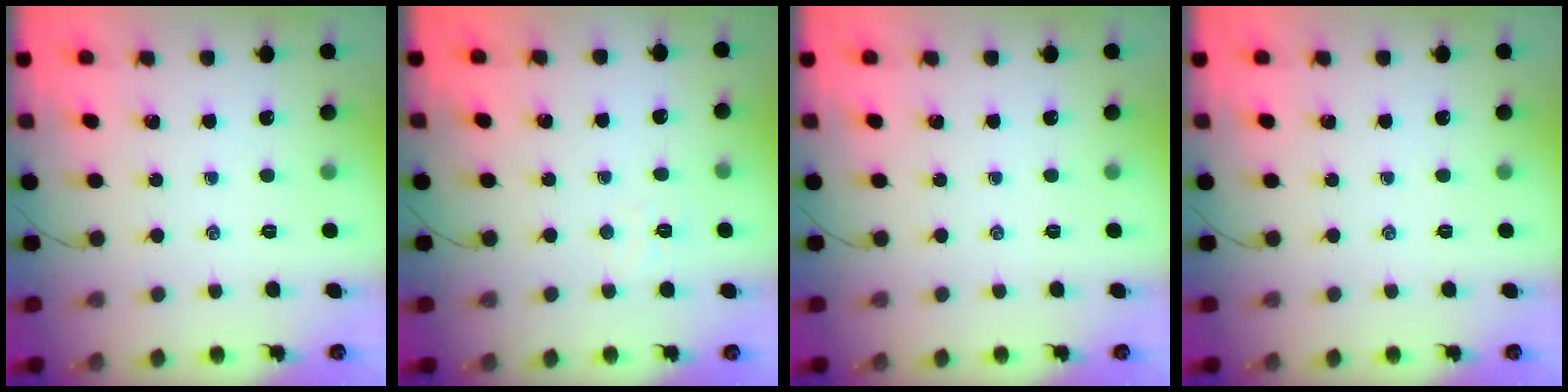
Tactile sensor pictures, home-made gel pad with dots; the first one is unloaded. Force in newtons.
{"total": 3.4, "press": 3.3, "slide": 1.0}
{"total": 0.0}
{"total": 0.0}